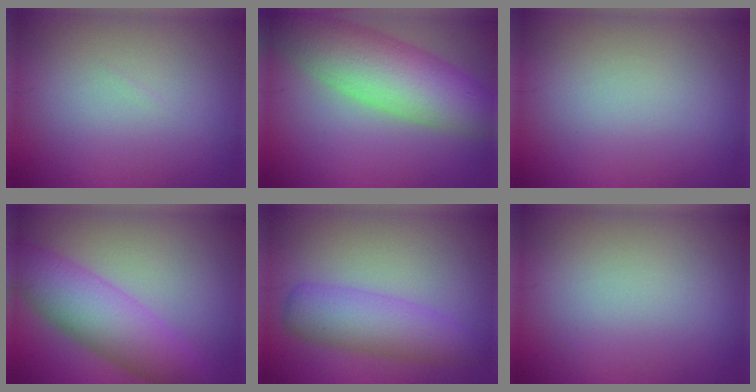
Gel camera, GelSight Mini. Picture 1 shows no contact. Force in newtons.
{"total": 8.2, "press": 8.2, "slide": 0.5}
{"total": 0.0}
{"total": 6.2, "press": 6.2, "slide": 0.1}
{"total": 4.5, "press": 4.5, "slide": 0.1}
{"total": 0.0}